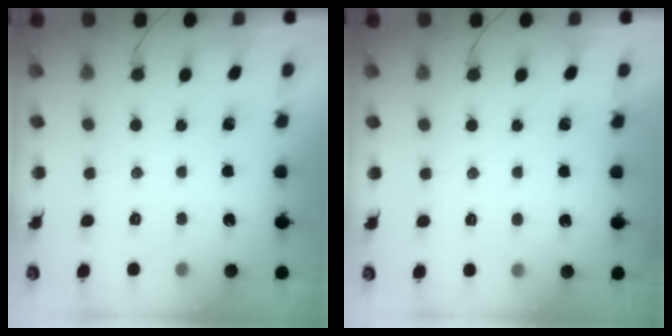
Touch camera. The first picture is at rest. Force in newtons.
{"total": 1.0, "press": 0.9, "slide": 0.2}